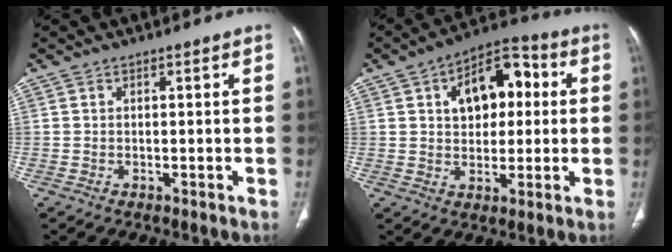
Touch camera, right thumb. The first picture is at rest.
{"total": 13.4, "force": [3.1, 8.3, 10.0], "torque": [-0.110, 0.021, 0.040]}